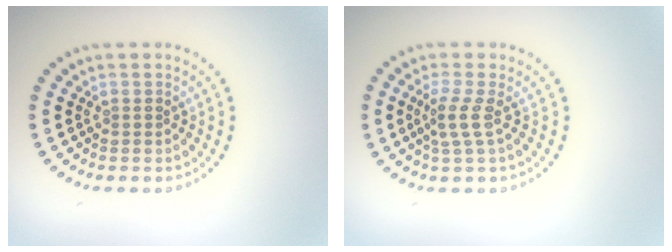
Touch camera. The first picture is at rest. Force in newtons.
{"total": 2.2, "press": 1.5, "slide": 1.6}